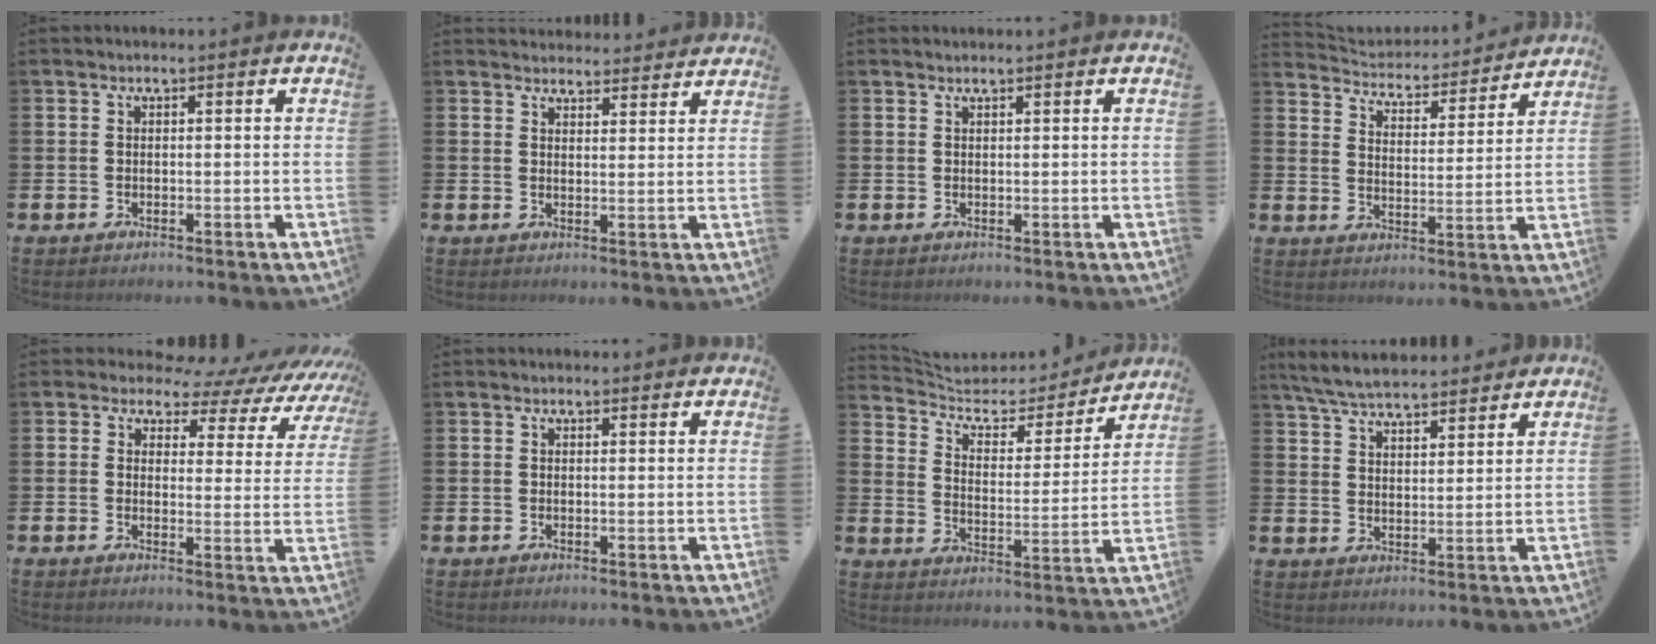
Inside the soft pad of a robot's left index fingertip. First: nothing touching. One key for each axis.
{"total": 3.6, "fx": 3.5, "fy": 0.7, "fz": -0.2, "tx": 0.006, "ty": -0.023, "tz": 0.064}
{"total": 0.8, "fx": 0.7, "fy": -0.1, "fz": -0.1, "tx": 0.009, "ty": -0.005, "tz": 0.013}
{"total": 4.5, "fx": 4.3, "fy": 1.1, "fz": 0.1, "tx": -0.035, "ty": -0.043, "tz": 0.069}
{"total": 3.7, "fx": 2.3, "fy": 2.6, "fz": 1.3, "tx": -0.025, "ty": -0.028, "tz": 0.023}
{"total": 0.5, "fx": 0.5, "fy": 0.2, "fz": 0.1, "tx": 0.008, "ty": -0.001, "tz": 0.006}
{"total": 6.5, "fx": 5.8, "fy": 2.4, "fz": 1.7, "tx": -0.063, "ty": -0.046, "tz": 0.095}
{"total": 6.3, "fx": 6.1, "fy": 1.0, "fz": 1.4, "tx": -0.053, "ty": -0.024, "tz": 0.111}